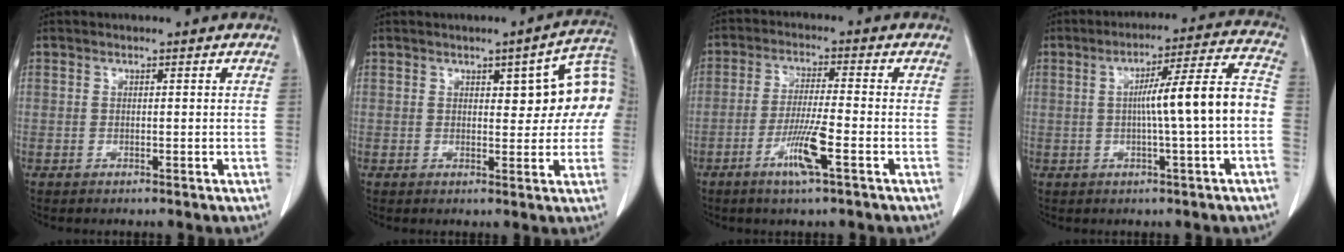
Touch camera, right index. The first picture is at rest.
{"total": 9.5, "force": [1.8, 3.0, 8.9], "torque": [-0.102, 0.027, 0.020]}
{"total": 7.0, "force": [-3.2, -0.1, 6.2], "torque": [-0.121, -0.012, -0.060]}
{"total": 11.0, "force": [-1.1, -0.5, 10.9], "torque": [-0.167, 0.021, -0.019]}